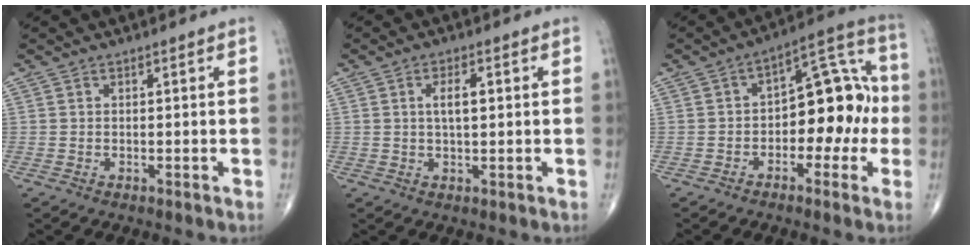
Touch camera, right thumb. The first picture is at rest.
{"total": 3.9, "force": [0.7, 1.6, 3.5], "torque": [-0.058, 0.001, 0.012]}
{"total": 13.5, "force": [-1.9, 7.9, 10.7], "torque": [-0.100, 0.047, -0.037]}